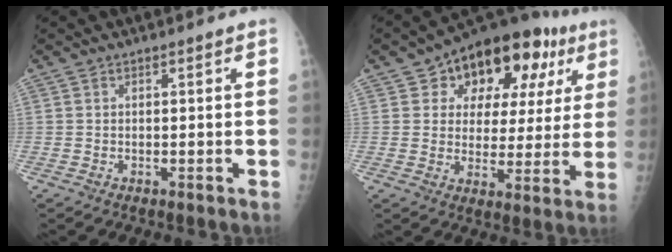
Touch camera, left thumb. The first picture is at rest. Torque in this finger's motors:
{"motor_torque": [0.22, 0.41, 0.14, -0.19, 0.21]}